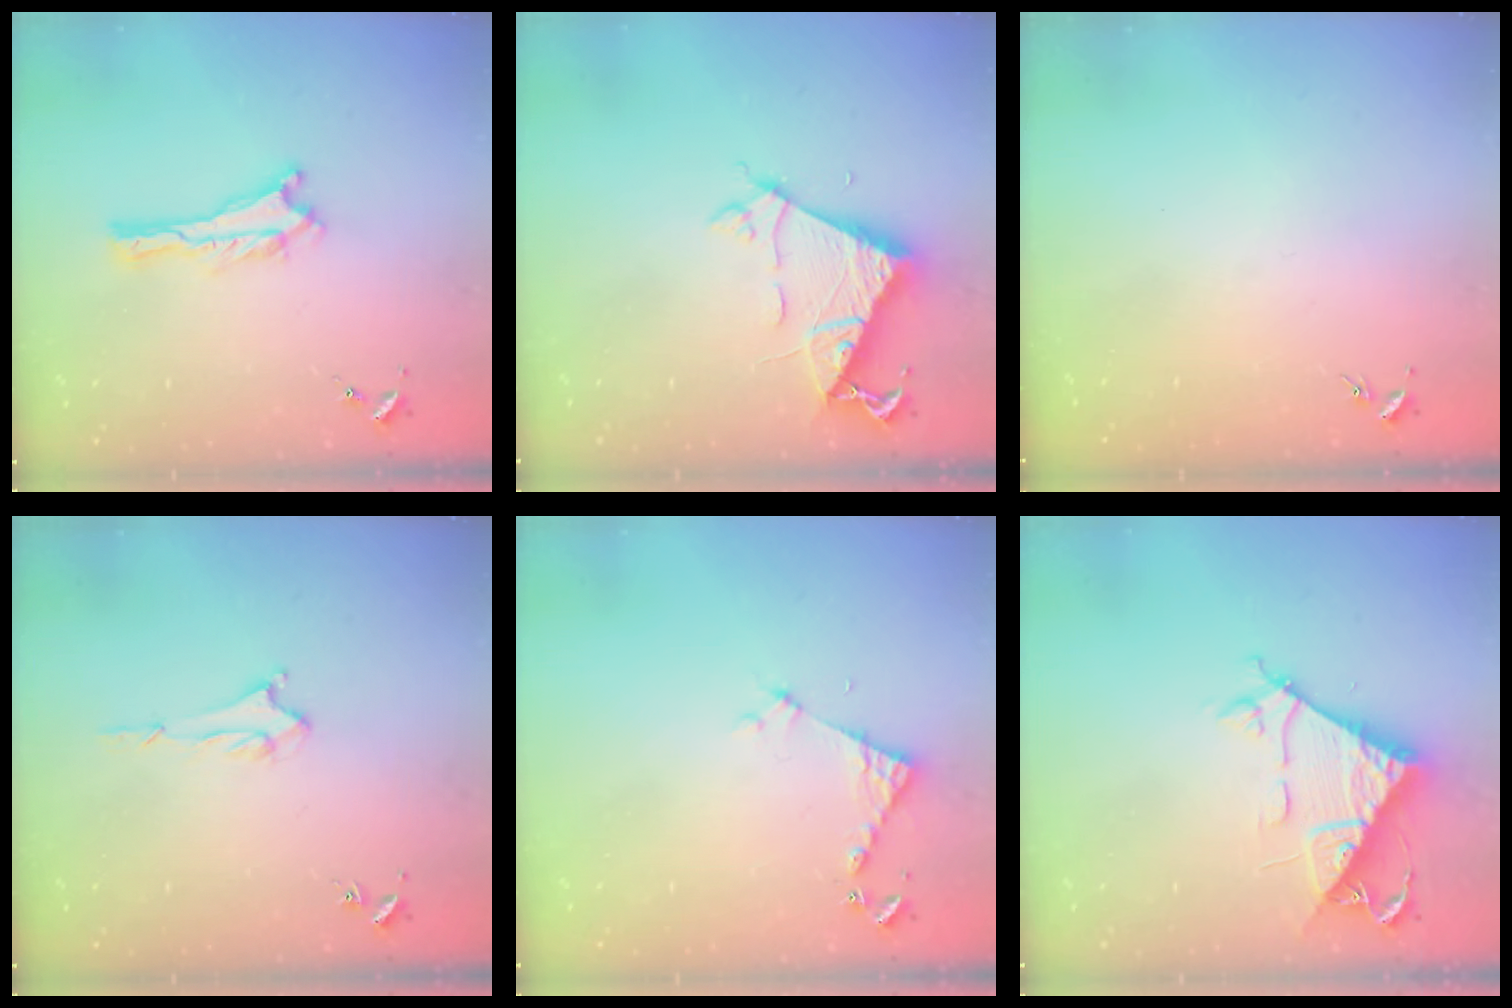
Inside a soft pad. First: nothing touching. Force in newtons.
{"total": 7.0, "press": 6.9, "slide": 0.6}
{"total": 0.0}
{"total": 1.7, "press": 1.6, "slide": 0.4}
{"total": 3.9, "press": 3.9, "slide": 0.3}
{"total": 8.5, "press": 8.4, "slide": 0.7}